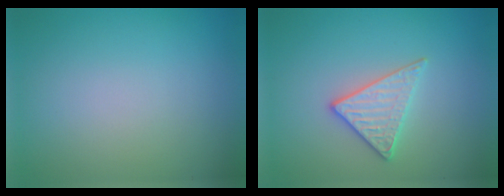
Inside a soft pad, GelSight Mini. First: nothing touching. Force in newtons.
{"total": 2.7, "press": 2.6, "slide": 1.0}